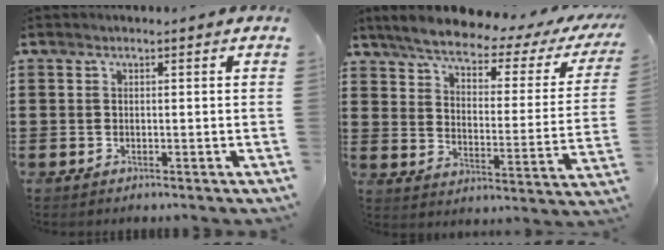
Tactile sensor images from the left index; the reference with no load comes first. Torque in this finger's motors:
{"motor_torque": [2.14, 0.00, 1.05, 0.13]}